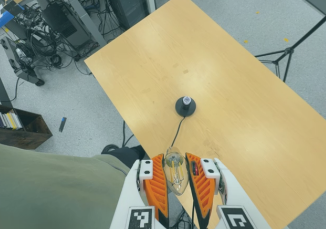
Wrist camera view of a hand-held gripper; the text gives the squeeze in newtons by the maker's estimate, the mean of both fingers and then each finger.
{"total": 21.9, "left": 24.7, "right": 19.1}